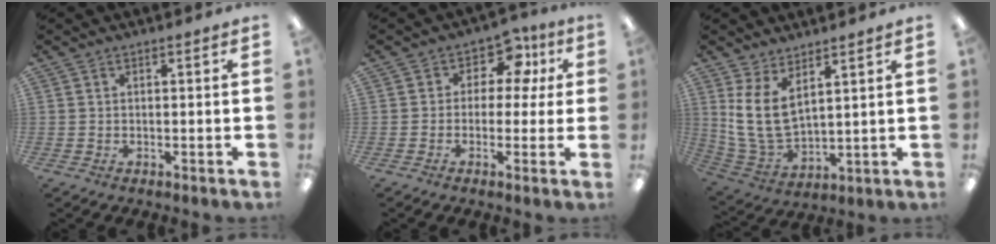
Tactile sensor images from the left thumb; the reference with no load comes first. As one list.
[{"total": 8.0, "force": [2.8, 6.0, 4.5], "torque": [-0.071, -0.007, 0.050]}, {"total": 11.2, "force": [5.2, 5.8, 8.0], "torque": [-0.187, -0.028, 0.097]}]